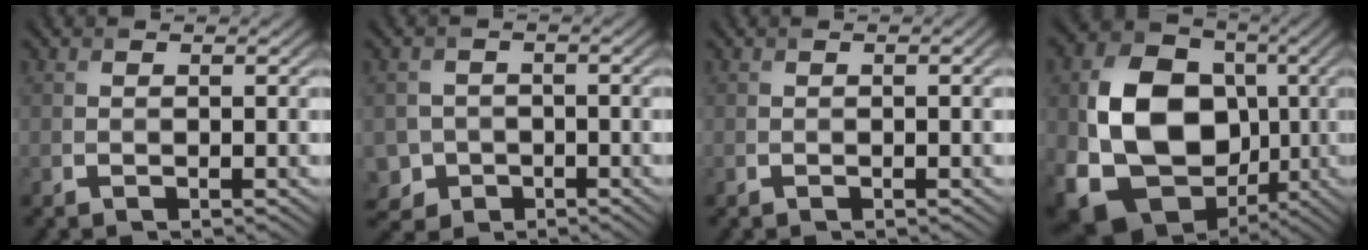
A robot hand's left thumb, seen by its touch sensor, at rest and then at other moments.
{"total": 4.6, "force": [-2.1, 3.9, 1.1], "torque": [-0.027, -0.001, -0.052]}
{"total": 1.0, "force": [0.1, 0.2, 1.0], "torque": [-0.014, 0.005, 0.003]}
{"total": 14.7, "force": [-1.9, 11.2, 9.3], "torque": [-0.188, -0.015, -0.042]}